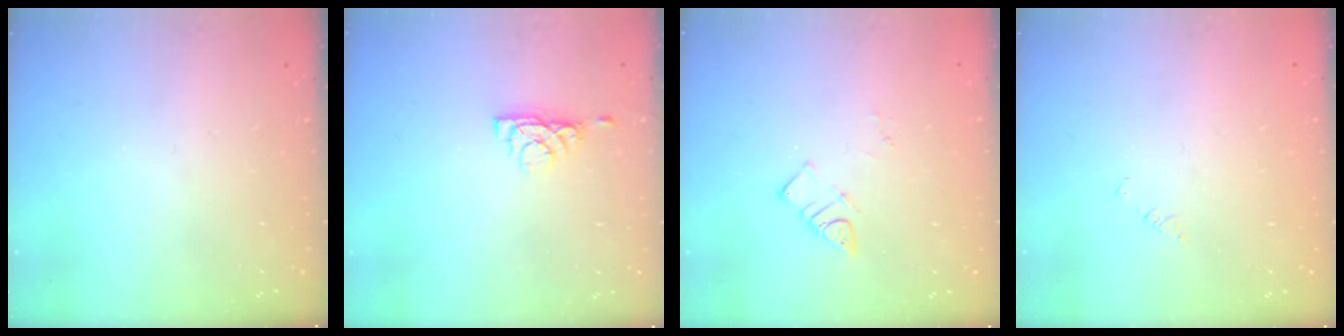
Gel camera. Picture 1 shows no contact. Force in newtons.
{"total": 5.0, "press": 4.9, "slide": 0.9}
{"total": 3.2, "press": 3.2, "slide": 0.2}
{"total": 1.1, "press": 1.1, "slide": 0.1}